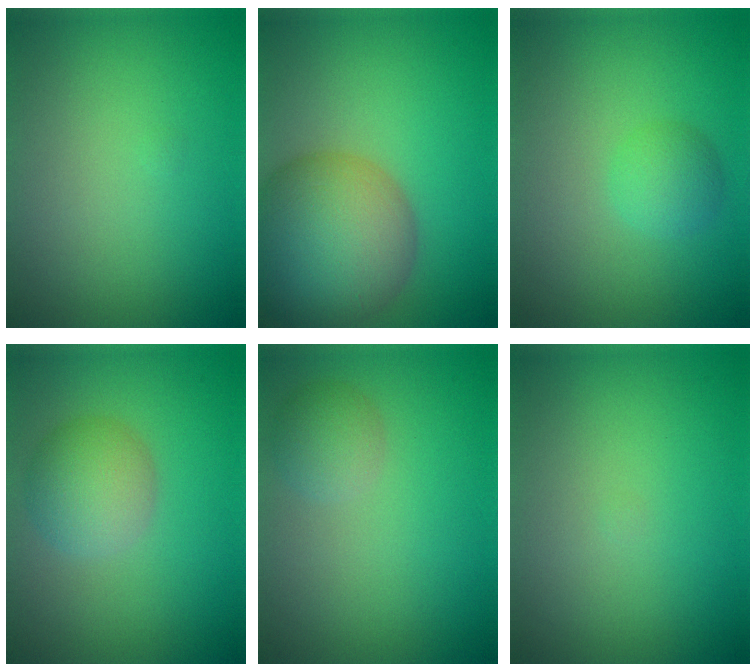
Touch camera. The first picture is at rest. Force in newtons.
{"total": 11.9, "press": 11.9, "slide": 0.6}
{"total": 2.2, "press": 2.2, "slide": 0.0}
{"total": 4.1, "press": 4.1, "slide": 0.2}
{"total": 2.2, "press": 2.2, "slide": 0.1}
{"total": 0.0}